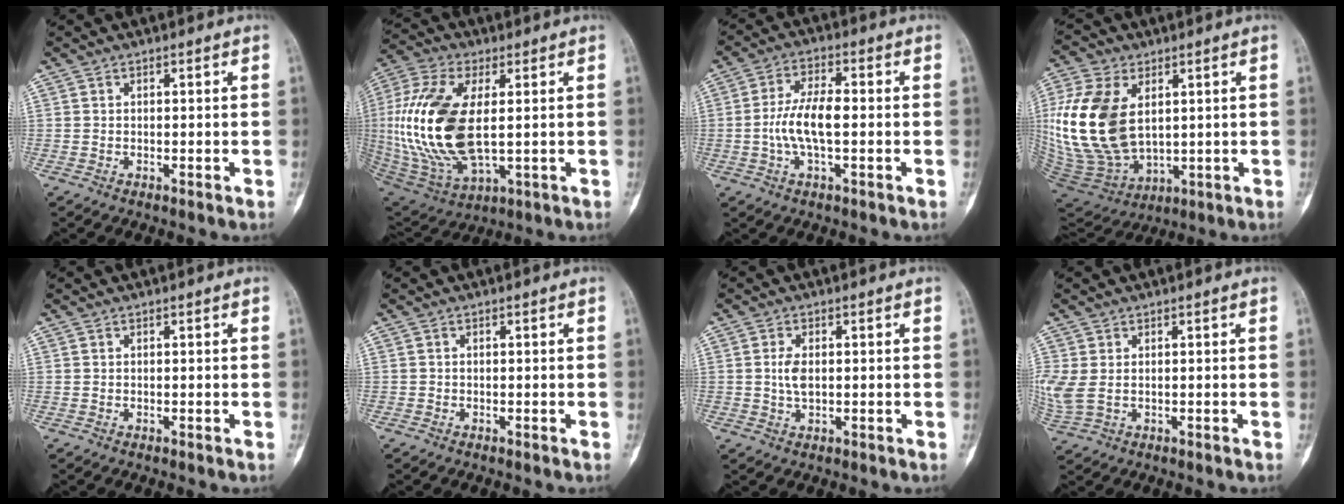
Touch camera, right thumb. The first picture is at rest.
{"total": 21.8, "force": [1.1, 10.7, 19.0], "torque": [-0.414, -0.010, 0.031]}
{"total": 8.2, "force": [-0.9, 3.1, 7.5], "torque": [-0.157, 0.017, -0.021]}
{"total": 20.0, "force": [3.4, 12.6, 15.2], "torque": [-0.316, -0.021, 0.081]}
{"total": 0.0}
{"total": 0.0}
{"total": 3.3, "force": [0.3, 1.8, 2.8], "torque": [-0.054, 0.000, 0.008]}
{"total": 5.1, "force": [0.1, 2.9, 4.2], "torque": [-0.123, 0.009, 0.014]}